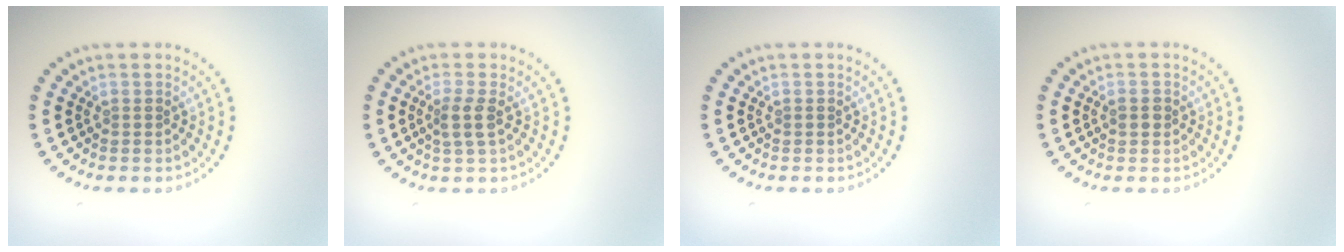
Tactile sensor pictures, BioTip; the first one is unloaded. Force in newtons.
{"total": 1.8, "press": 1.6, "slide": 0.9}
{"total": 0.0}
{"total": 1.2, "press": 1.2, "slide": 0.0}